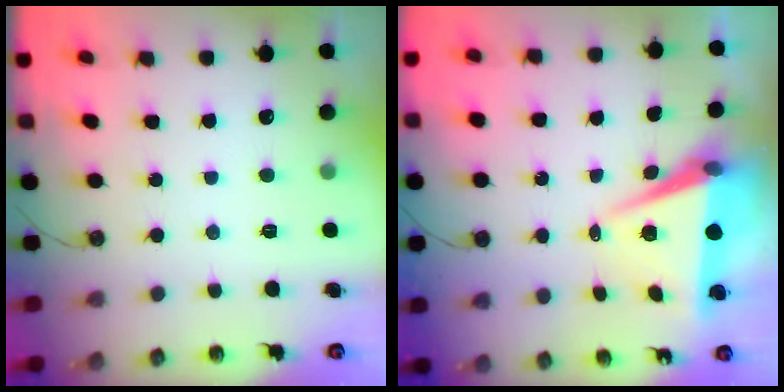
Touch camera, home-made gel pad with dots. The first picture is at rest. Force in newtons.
{"total": 7.3, "press": 5.9, "slide": 4.2}